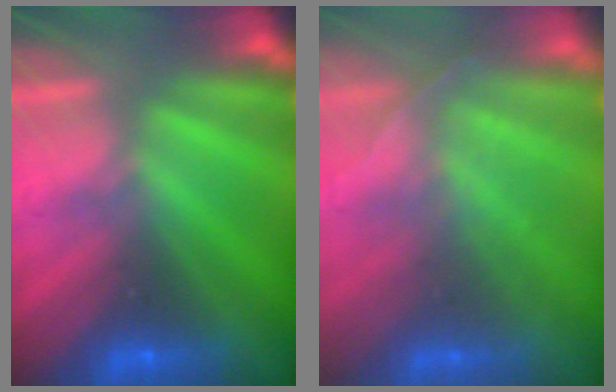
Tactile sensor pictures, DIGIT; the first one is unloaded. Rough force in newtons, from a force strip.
{"total": 1.7}